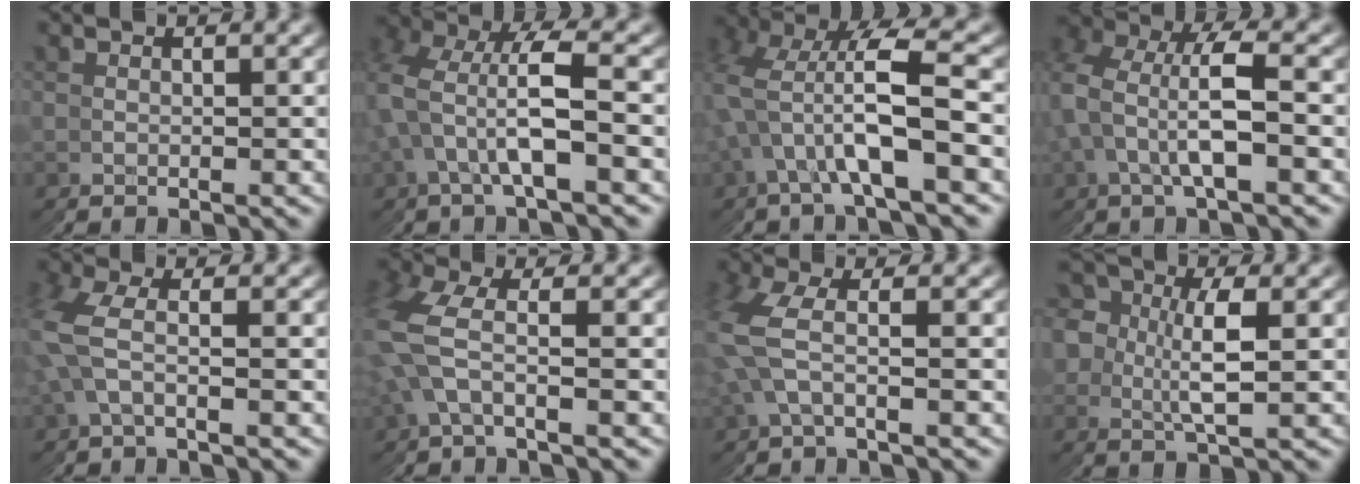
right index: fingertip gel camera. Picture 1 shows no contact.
{"total": 4.8, "force": [1.2, 2.9, 3.6], "torque": [-0.079, 0.005, 0.021]}
{"total": 6.7, "force": [1.7, 3.4, 5.5], "torque": [-0.106, 0.017, 0.023]}
{"total": 6.0, "force": [0.4, 4.6, 3.9], "torque": [-0.084, -0.006, 0.010]}
{"total": 3.1, "force": [1.2, 2.7, 1.0], "torque": [-0.051, 0.002, 0.019]}
{"total": 3.3, "force": [1.4, 2.7, 1.2], "torque": [-0.060, 0.003, 0.021]}
{"total": 3.4, "force": [1.6, 2.7, 1.4], "torque": [-0.061, 0.008, 0.024]}
{"total": 4.6, "force": [1.3, 3.5, 2.6], "torque": [-0.047, -0.006, 0.024]}